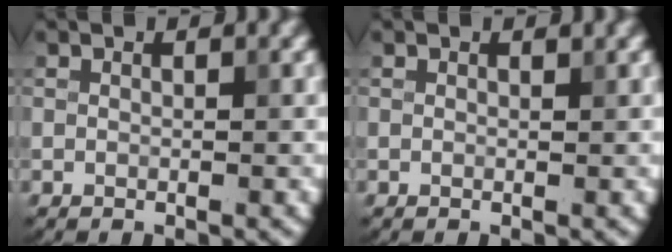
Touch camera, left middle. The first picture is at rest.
{"total": 0.0}